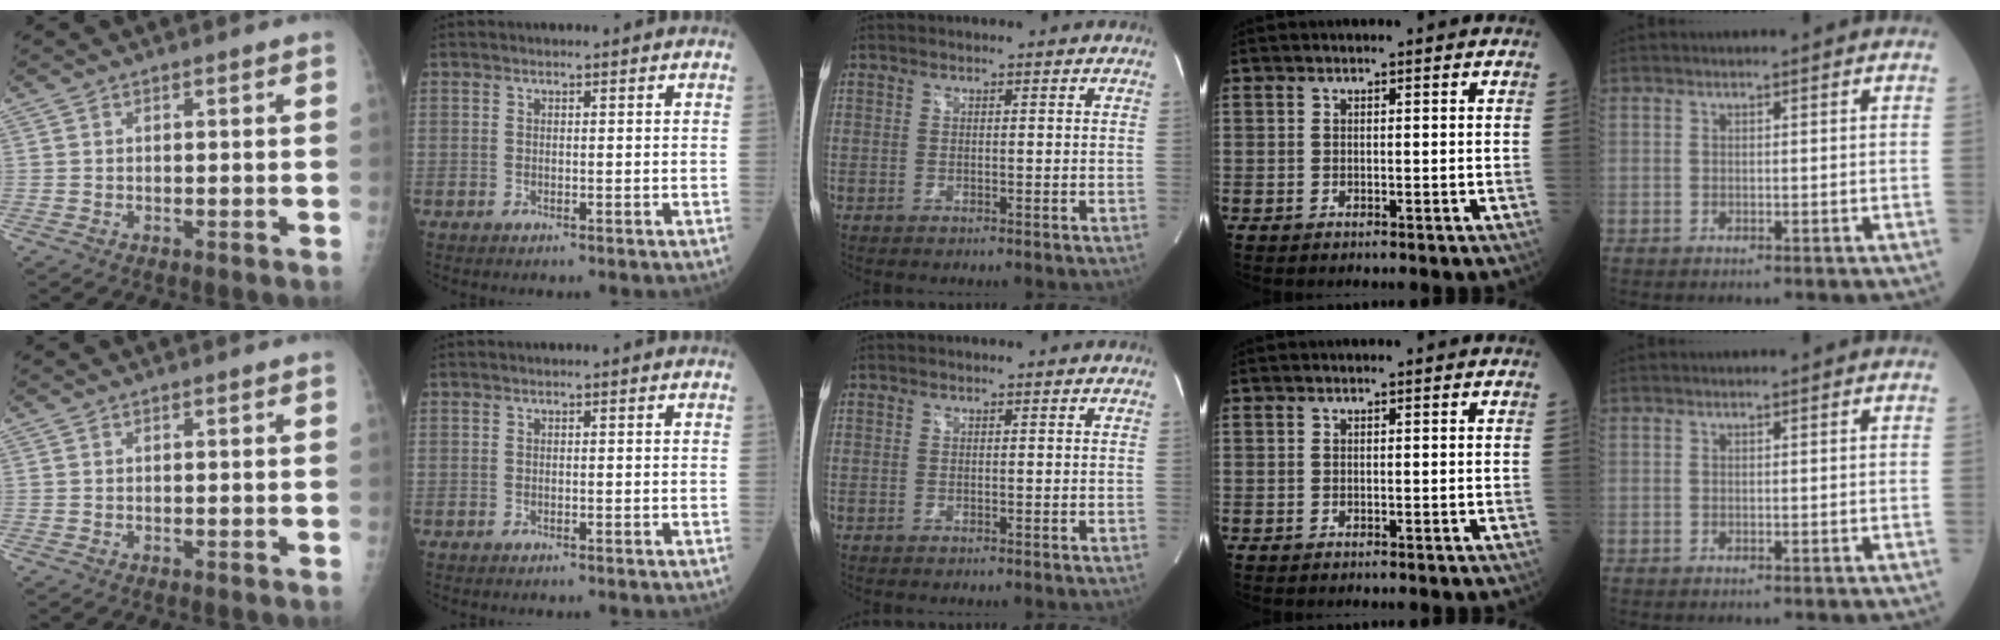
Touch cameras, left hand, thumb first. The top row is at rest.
{}